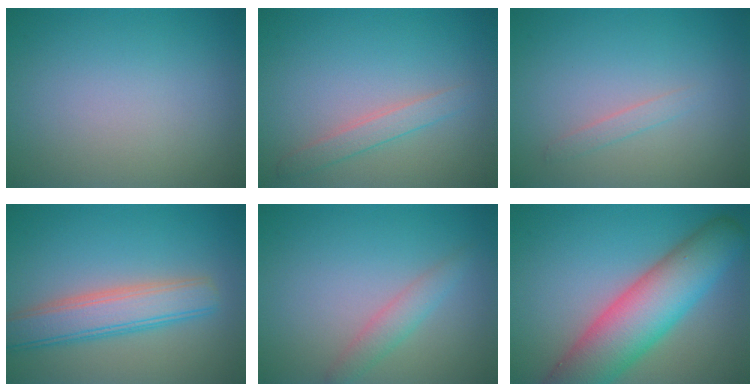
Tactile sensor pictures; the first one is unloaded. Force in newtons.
{"total": 1.8, "press": 1.8, "slide": 0.1}
{"total": 1.0, "press": 1.0, "slide": 0.1}
{"total": 5.0, "press": 5.0, "slide": 0.2}
{"total": 2.0, "press": 2.0, "slide": 0.0}
{"total": 9.9, "press": 9.9, "slide": 0.6}